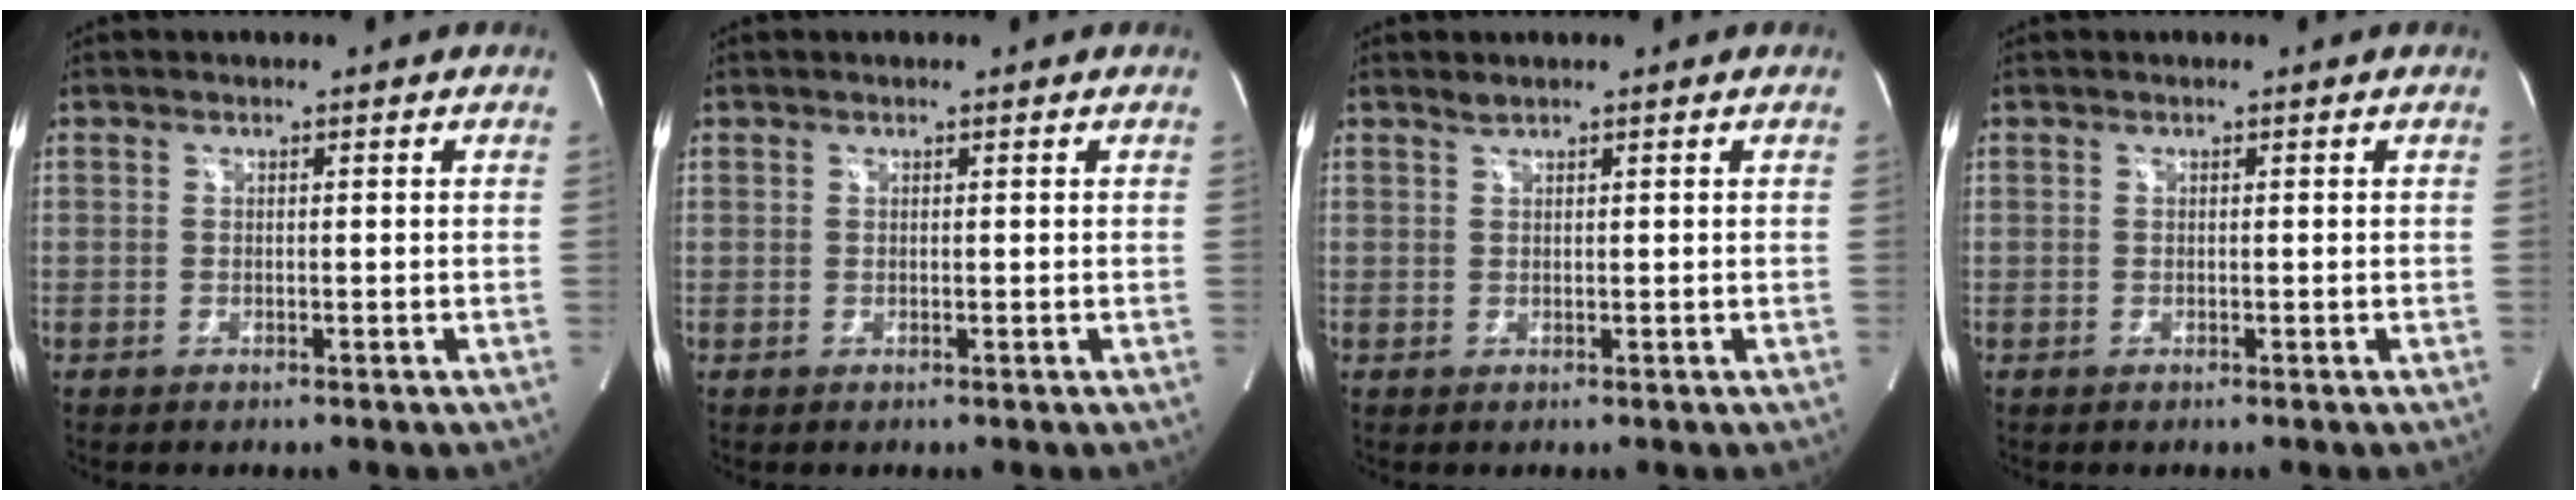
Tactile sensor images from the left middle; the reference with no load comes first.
{"total": 0.0}
{"total": 0.8, "force": [0.7, -0.1, 0.1], "torque": [-0.006, 0.002, 0.018]}
{"total": 0.0}